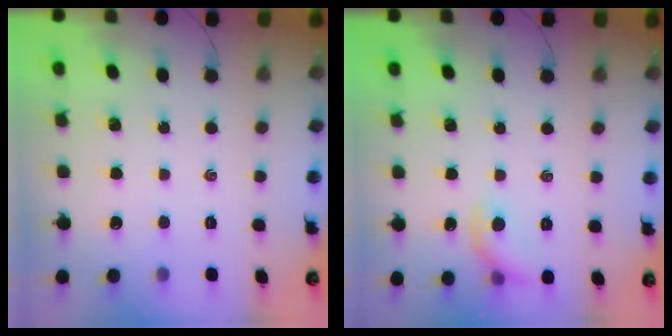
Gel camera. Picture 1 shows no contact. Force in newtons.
{"total": 7.6, "press": 7.5, "slide": 0.7}